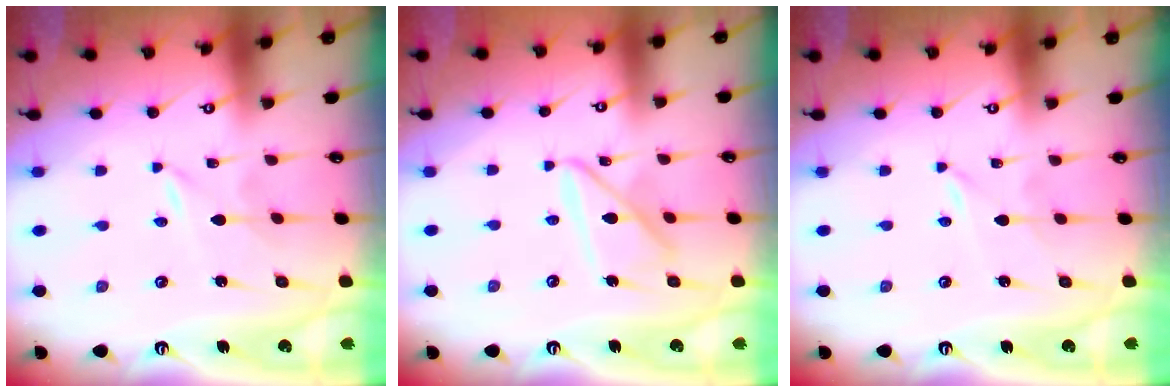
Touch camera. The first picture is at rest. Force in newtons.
{"total": 11.2, "press": 11.1, "slide": 1.0}
{"total": 0.0}